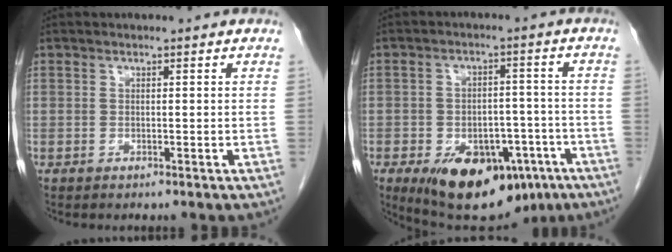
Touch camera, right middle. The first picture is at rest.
{"total": 17.1, "force": [-9.1, 9.5, 11.0], "torque": [-0.177, 0.005, -0.123]}